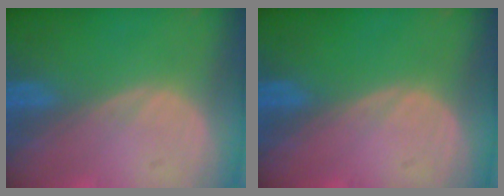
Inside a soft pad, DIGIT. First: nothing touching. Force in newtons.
{"total": 0.0}